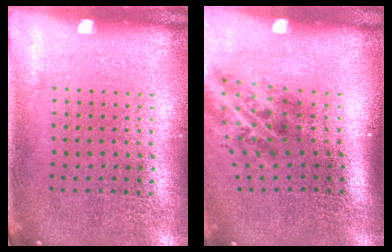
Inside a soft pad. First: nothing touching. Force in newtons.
{"total": 2.0, "press": 1.2, "slide": 1.6}